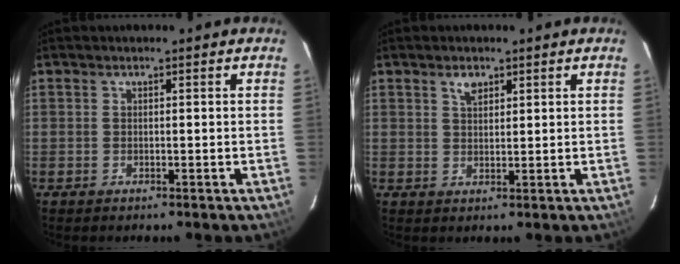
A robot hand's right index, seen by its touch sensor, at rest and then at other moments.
{"total": 2.4, "force": [1.5, 1.3, 1.4], "torque": [-0.022, 0.006, 0.028]}